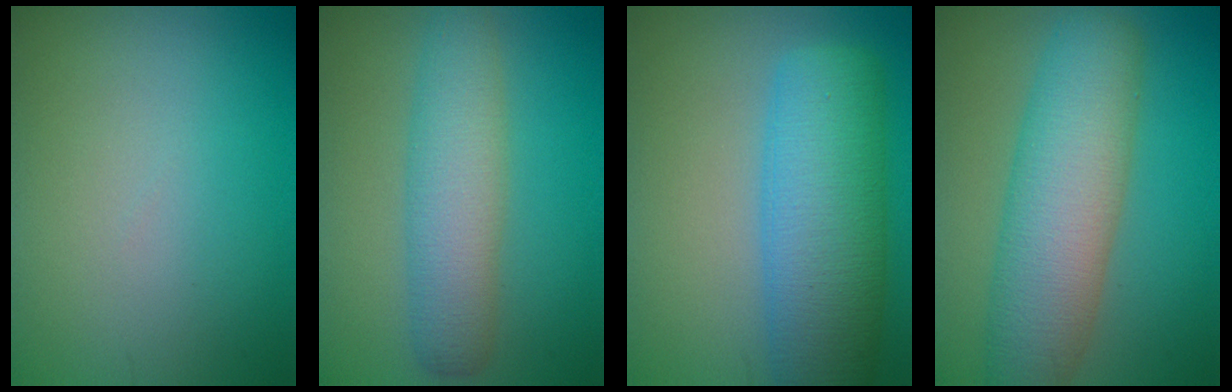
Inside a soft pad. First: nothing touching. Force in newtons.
{"total": 5.5, "press": 5.5, "slide": 0.2}
{"total": 9.5, "press": 9.5, "slide": 0.2}
{"total": 9.0, "press": 9.0, "slide": 0.6}